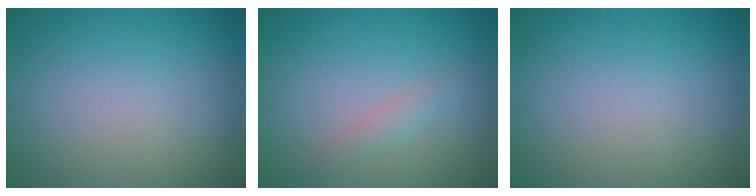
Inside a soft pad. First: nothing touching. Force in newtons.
{"total": 1.2, "press": 1.2, "slide": 0.0}
{"total": 0.0}